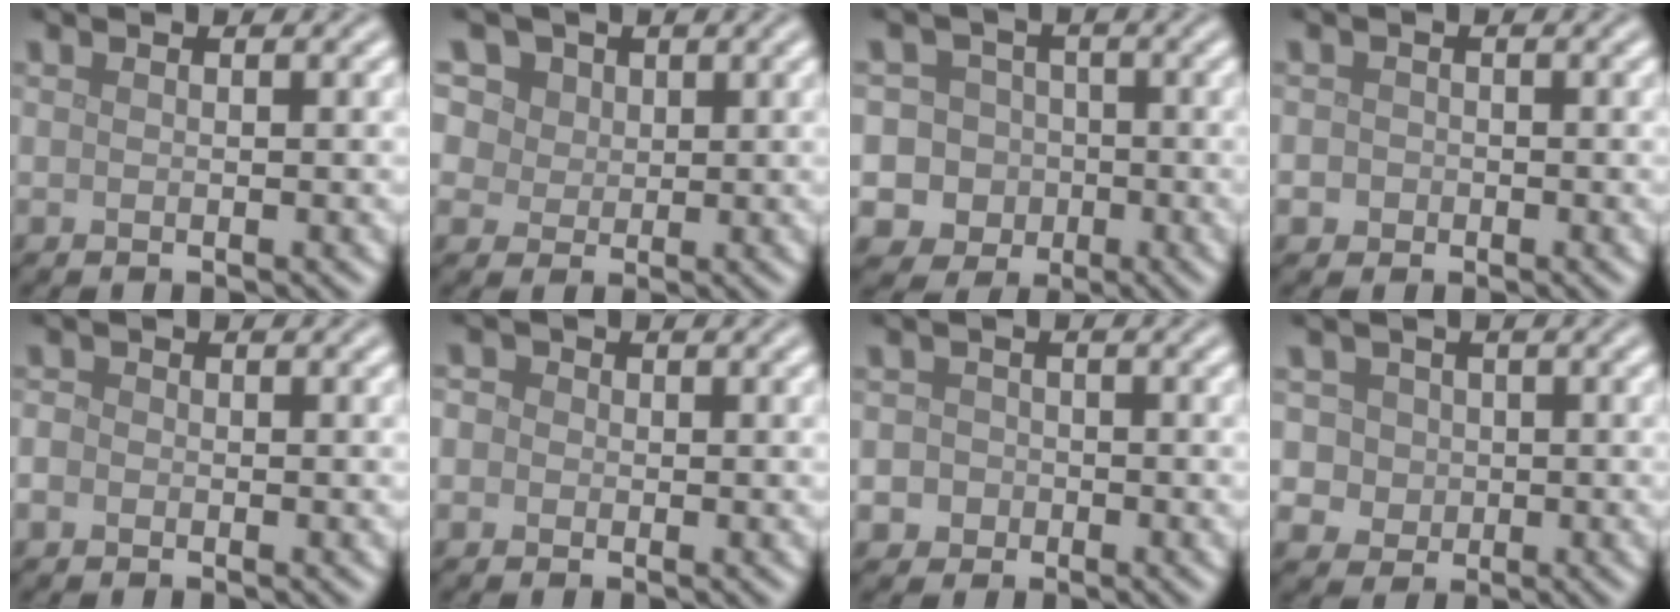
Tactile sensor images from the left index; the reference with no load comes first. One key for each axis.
{"total": 10.8, "fx": 6.0, "fy": 7.6, "fz": 4.8, "tx": -0.110, "ty": 0.033, "tz": 0.080}
{"total": 8.3, "fx": -1.9, "fy": 7.8, "fz": 2.0, "tx": -0.021, "ty": 0.013, "tz": -0.069}
{"total": 1.4, "fx": -0.4, "fy": 1.3, "fz": 0.4, "tx": 0.002, "ty": 0.002, "tz": -0.009}
{"total": 1.1, "fx": -0.5, "fy": 0.9, "fz": 0.4, "tx": -0.005, "ty": -0.003, "tz": -0.010}
{"total": 2.2, "fx": 0.4, "fy": 1.9, "fz": 0.8, "tx": 0.005, "ty": 0.012, "tz": -0.019}
{"total": 3.3, "fx": -1.2, "fy": 3.0, "fz": 0.8, "tx": 0.014, "ty": 0.005, "tz": -0.042}
{"total": 5.3, "fx": 1.5, "fy": 4.6, "fz": 2.1, "tx": -0.026, "ty": 0.024, "tz": 0.002}